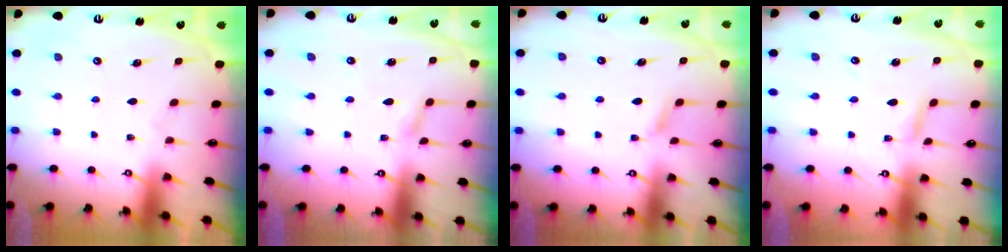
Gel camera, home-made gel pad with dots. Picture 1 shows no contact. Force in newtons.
{"total": 1.7, "press": 1.7, "slide": 0.2}
{"total": 4.5, "press": 4.4, "slide": 0.6}
{"total": 2.8, "press": 2.8, "slide": 0.2}